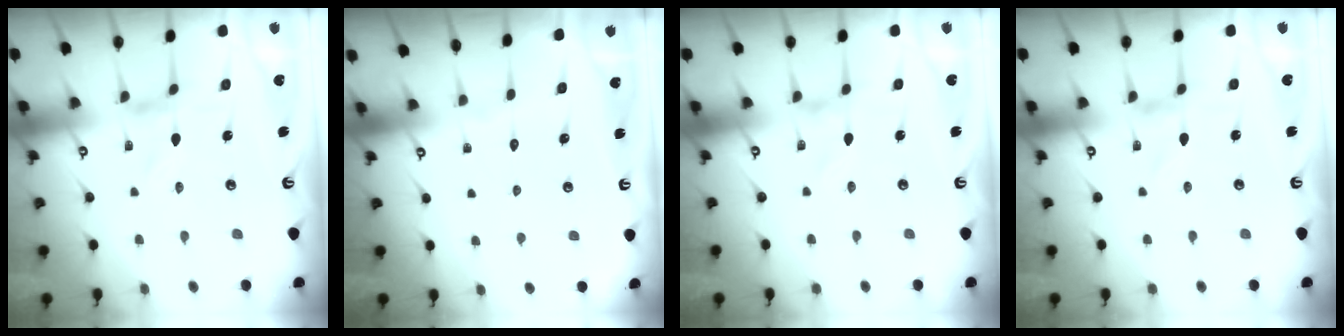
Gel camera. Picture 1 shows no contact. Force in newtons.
{"total": 1.7, "press": 1.7, "slide": 0.2}
{"total": 0.0}
{"total": 0.0}